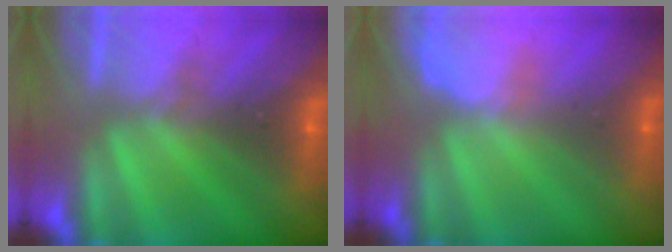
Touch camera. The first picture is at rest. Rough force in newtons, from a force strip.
{"total": 2.9}